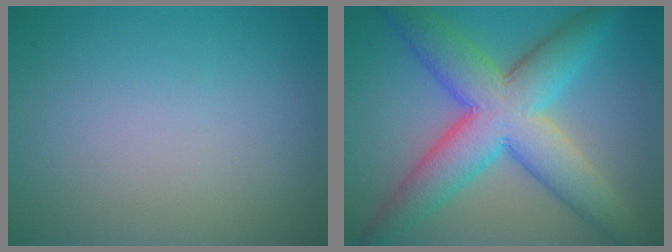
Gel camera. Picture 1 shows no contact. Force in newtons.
{"total": 9.7, "press": 9.7, "slide": 0.2}